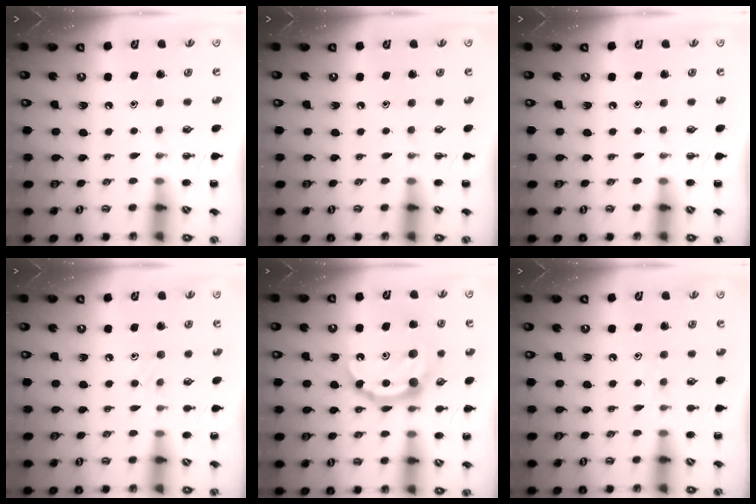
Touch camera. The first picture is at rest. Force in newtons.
{"total": 0.0}
{"total": 0.0}
{"total": 7.6, "press": 7.2, "slide": 2.6}
{"total": 12.8, "press": 12.7, "slide": 0.8}
{"total": 4.8, "press": 4.6, "slide": 1.0}